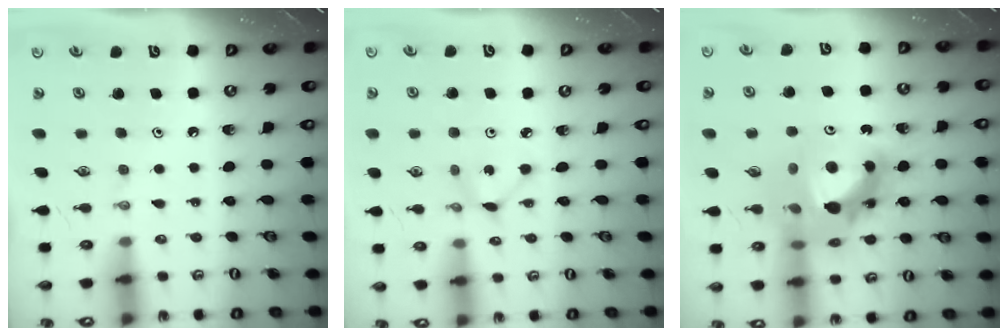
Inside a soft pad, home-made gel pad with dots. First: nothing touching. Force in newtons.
{"total": 2.2, "press": 2.2, "slide": 0.3}
{"total": 16.3, "press": 16.1, "slide": 2.9}